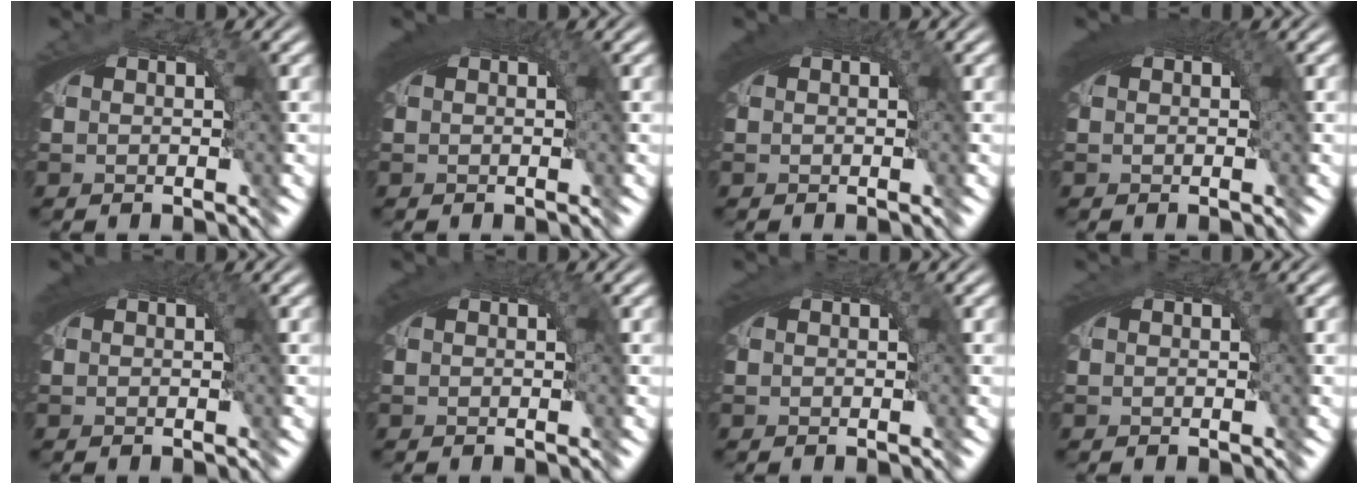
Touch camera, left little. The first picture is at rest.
{"total": 2.6, "force": [1.1, 0.7, 2.3], "torque": [-0.029, 0.009, 0.016]}
{"total": 2.0, "force": [0.9, 0.3, 1.8], "torque": [-0.023, 0.007, 0.014]}
{"total": 3.0, "force": [1.2, 0.8, 2.6], "torque": [-0.029, 0.012, 0.016]}
{"total": 2.3, "force": [1.0, 0.5, 2.0], "torque": [-0.024, 0.009, 0.015]}
{"total": 1.5, "force": [0.7, 0.1, 1.3], "torque": [-0.018, 0.005, 0.012]}
{"total": 1.1, "force": [0.5, 0.1, 0.9], "torque": [-0.014, 0.004, 0.009]}
{"total": 0.7, "force": [0.3, 0.2, 0.7], "torque": [-0.011, 0.002, 0.005]}